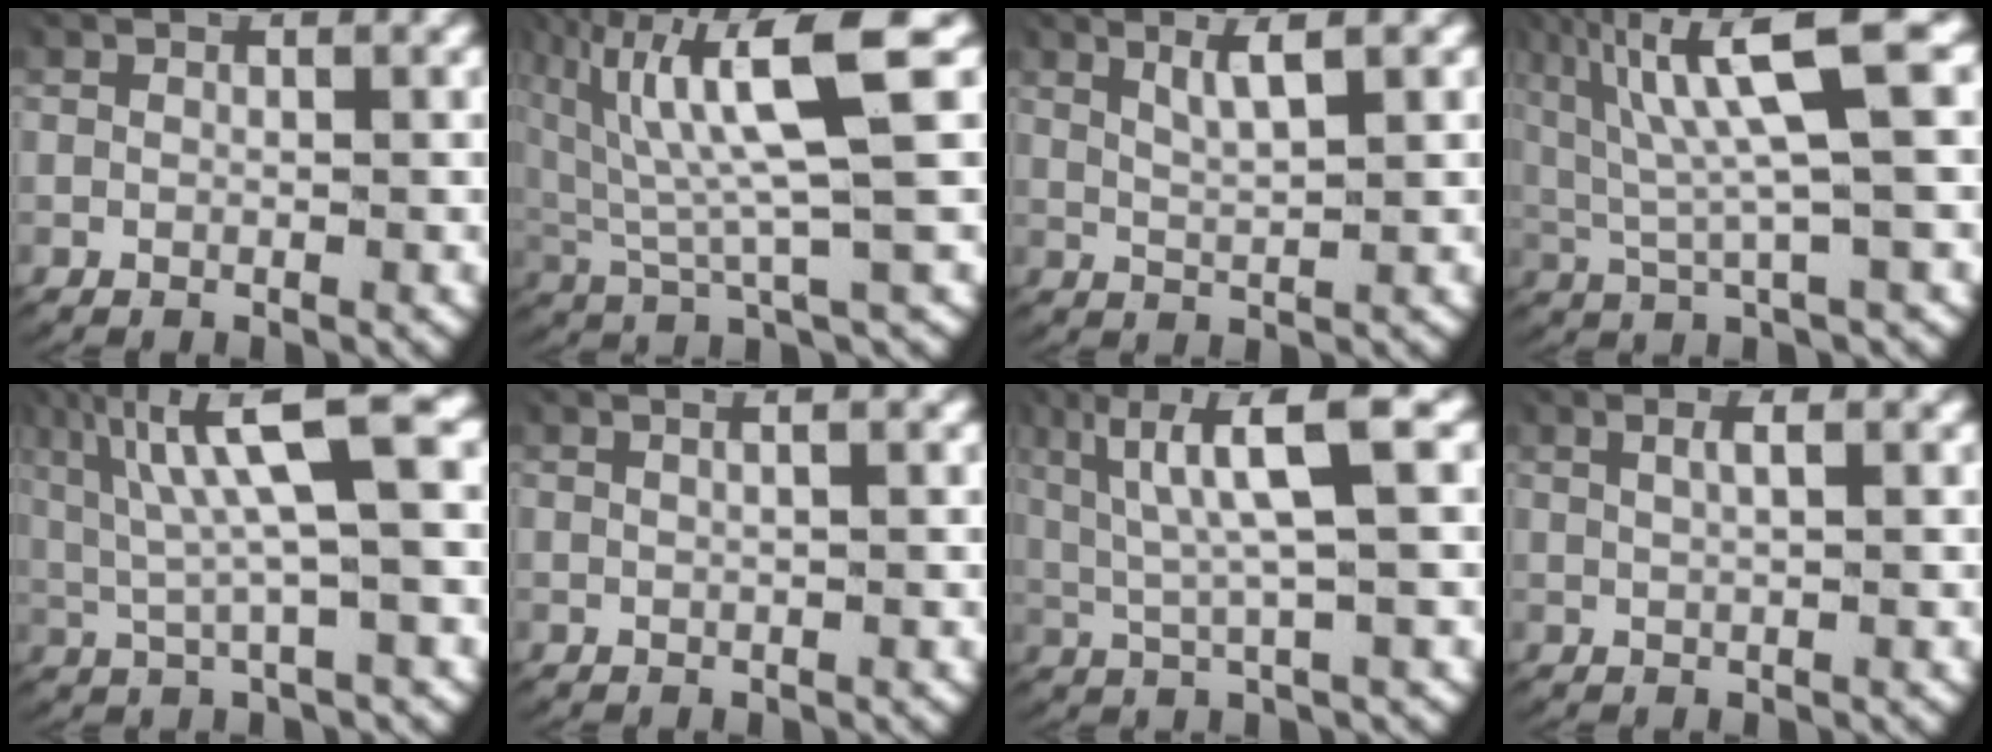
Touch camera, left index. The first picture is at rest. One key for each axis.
{"total": 10.0, "fx": 2.6, "fy": 3.9, "fz": 8.8, "tx": -0.161, "ty": 0.006, "tz": 0.048}
{"total": 3.1, "fx": 1.7, "fy": 0.6, "fz": 2.5, "tx": -0.048, "ty": 0.000, "tz": 0.037}
{"total": 8.3, "fx": 2.5, "fy": 2.5, "fz": 7.5, "tx": -0.136, "ty": 0.010, "tz": 0.047}
{"total": 6.6, "fx": 2.1, "fy": 1.7, "fz": 6.0, "tx": -0.103, "ty": 0.016, "tz": 0.034}
{"total": 1.3, "fx": 0.6, "fy": 0.0, "fz": 1.1, "tx": -0.017, "ty": 0.006, "tz": 0.011}
{"total": 7.1, "fx": 2.9, "fy": 1.8, "fz": 6.2, "tx": -0.102, "ty": 0.009, "tz": 0.047}
{"total": 1.5, "fx": 0.7, "fy": 0.2, "fz": 1.3, "tx": -0.026, "ty": 0.001, "tz": 0.016}